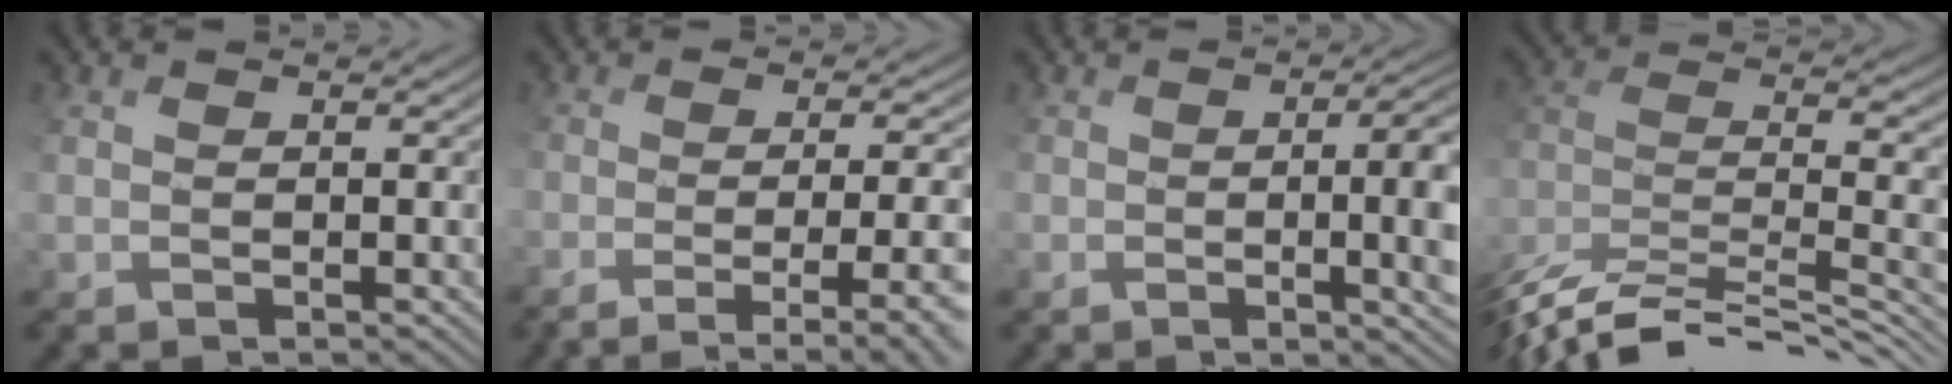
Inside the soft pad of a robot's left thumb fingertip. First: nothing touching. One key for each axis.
{"total": 9.4, "fx": -4.3, "fy": 3.1, "fz": 7.8, "tx": -0.114, "ty": -0.004, "tz": -0.041}
{"total": 9.2, "fx": -1.1, "fy": 3.7, "fz": 8.3, "tx": -0.113, "ty": -0.007, "tz": 0.006}
{"total": 12.0, "fx": -9.6, "fy": 3.1, "fz": 6.5, "tx": -0.149, "ty": 0.008, "tz": -0.156}